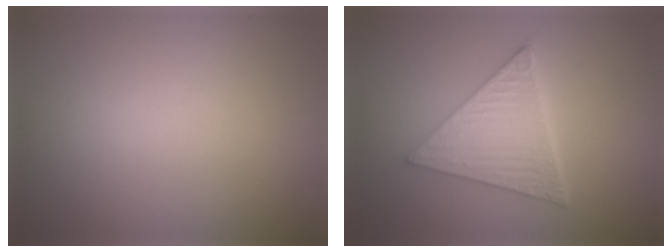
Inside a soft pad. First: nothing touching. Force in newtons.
{"total": 6.1, "press": 4.6, "slide": 4.0}